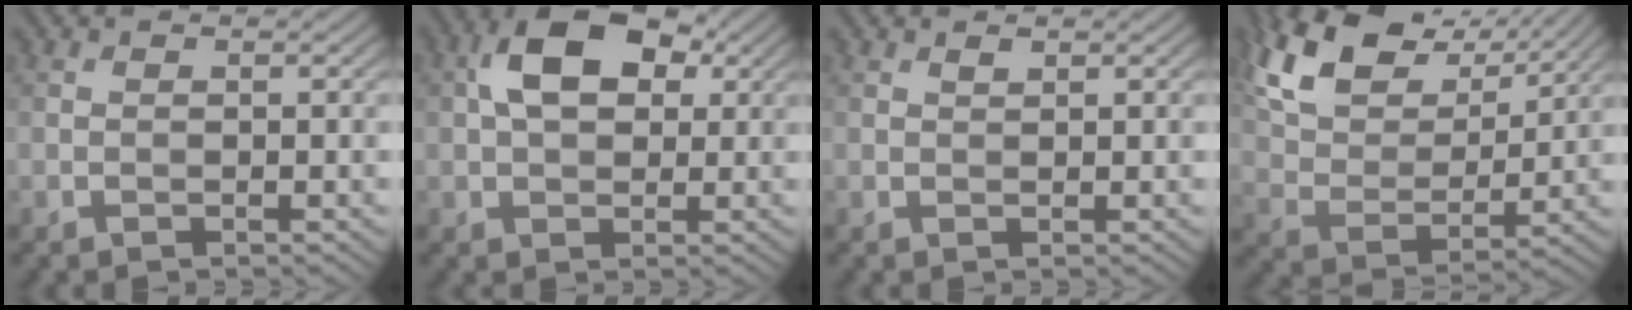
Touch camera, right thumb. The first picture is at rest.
{"total": 8.6, "force": [2.5, 5.4, 6.3], "torque": [-0.119, 0.016, 0.035]}
{"total": 0.7, "force": [0.5, 0.2, 0.3], "torque": [-0.007, -0.002, 0.012]}
{"total": 13.7, "force": [8.8, 6.8, 8.0], "torque": [-0.199, 0.019, 0.158]}